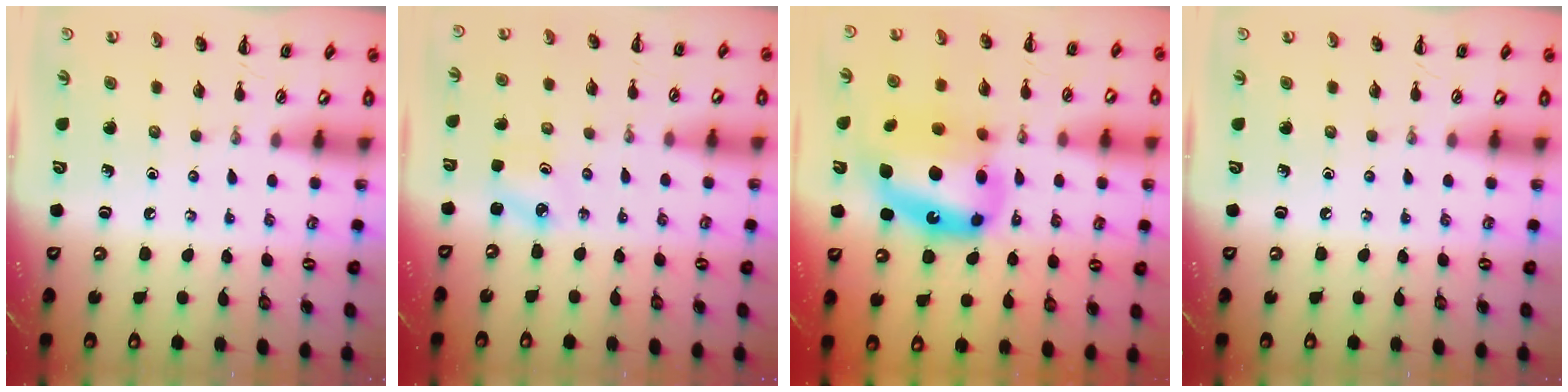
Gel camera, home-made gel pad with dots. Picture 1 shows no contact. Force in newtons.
{"total": 1.9, "press": 1.9, "slide": 0.4}
{"total": 16.6, "press": 16.0, "slide": 4.2}
{"total": 0.0}